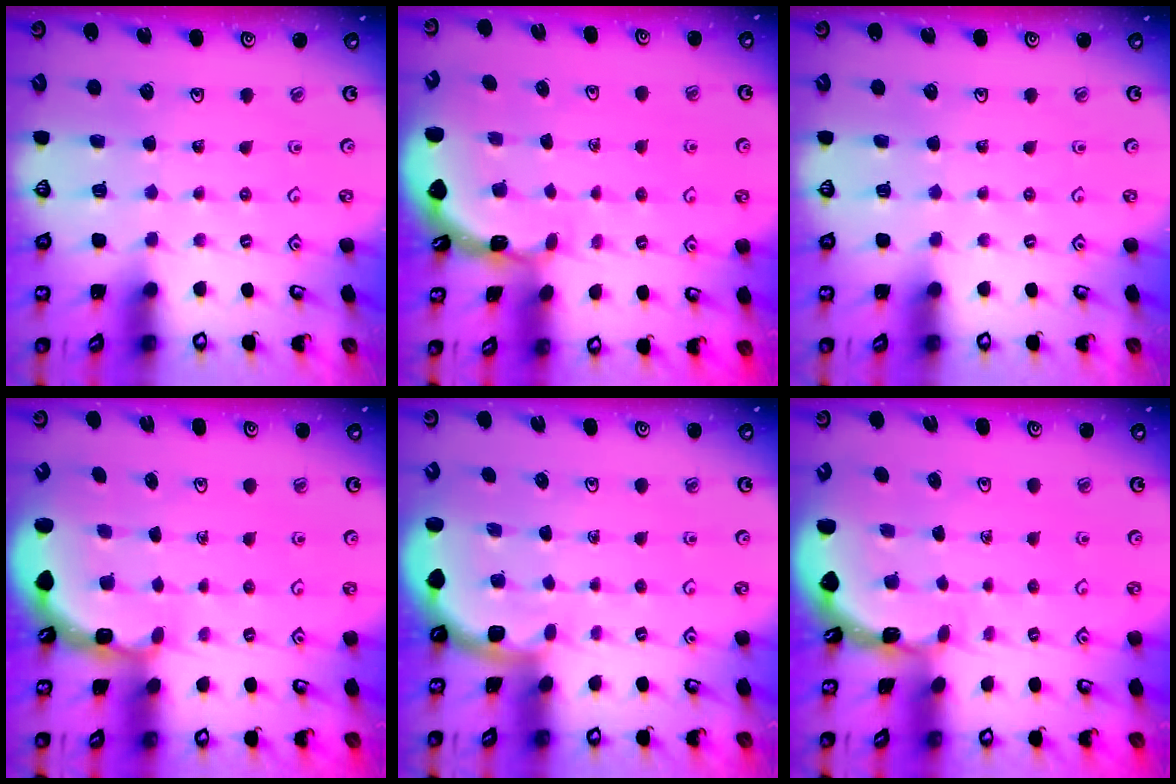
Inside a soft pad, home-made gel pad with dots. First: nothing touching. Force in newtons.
{"total": 1.8, "press": 1.8, "slide": 0.1}
{"total": 0.0}
{"total": 2.7, "press": 2.7, "slide": 0.6}
{"total": 1.9, "press": 1.9, "slide": 0.0}
{"total": 1.6, "press": 1.6, "slide": 0.1}